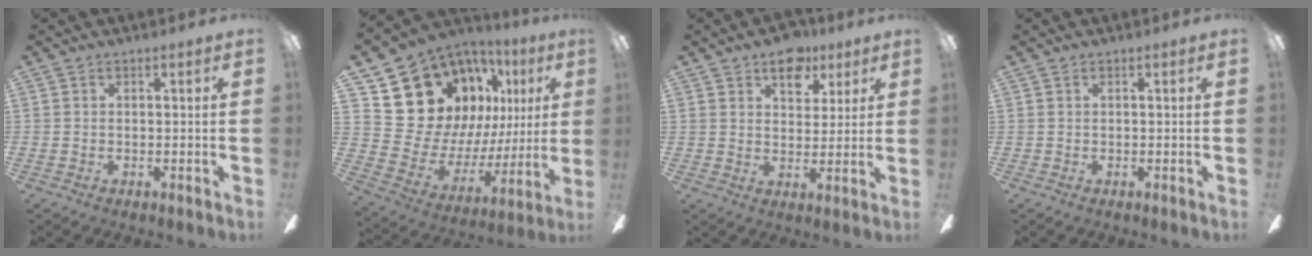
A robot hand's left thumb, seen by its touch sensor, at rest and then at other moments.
{"total": 18.5, "force": [11.4, 13.2, 6.1], "torque": [-0.109, -0.090, 0.246]}
{"total": 8.9, "force": [5.5, 5.6, 4.3], "torque": [-0.036, -0.024, 0.093]}
{"total": 0.0}